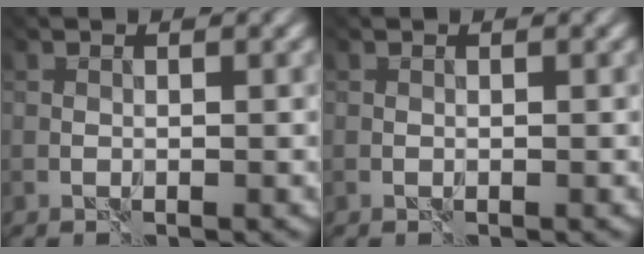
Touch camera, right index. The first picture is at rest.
{"total": 0.0}